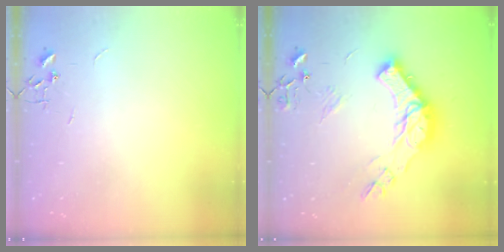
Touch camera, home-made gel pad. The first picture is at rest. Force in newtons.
{"total": 19.1, "press": 19.0, "slide": 2.2}